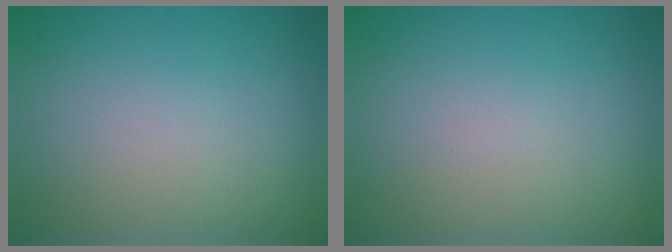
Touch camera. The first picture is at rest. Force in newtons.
{"total": 0.0}